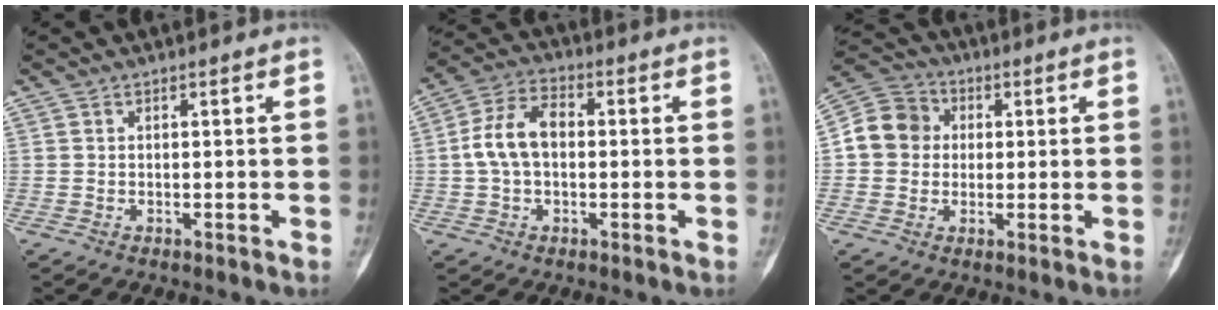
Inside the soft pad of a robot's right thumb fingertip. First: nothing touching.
{"total": 8.8, "force": [0.0, 5.6, 6.8], "torque": [-0.130, 0.028, -0.008]}
{"total": 8.9, "force": [0.6, 8.1, 3.7], "torque": [-0.049, 0.019, -0.003]}